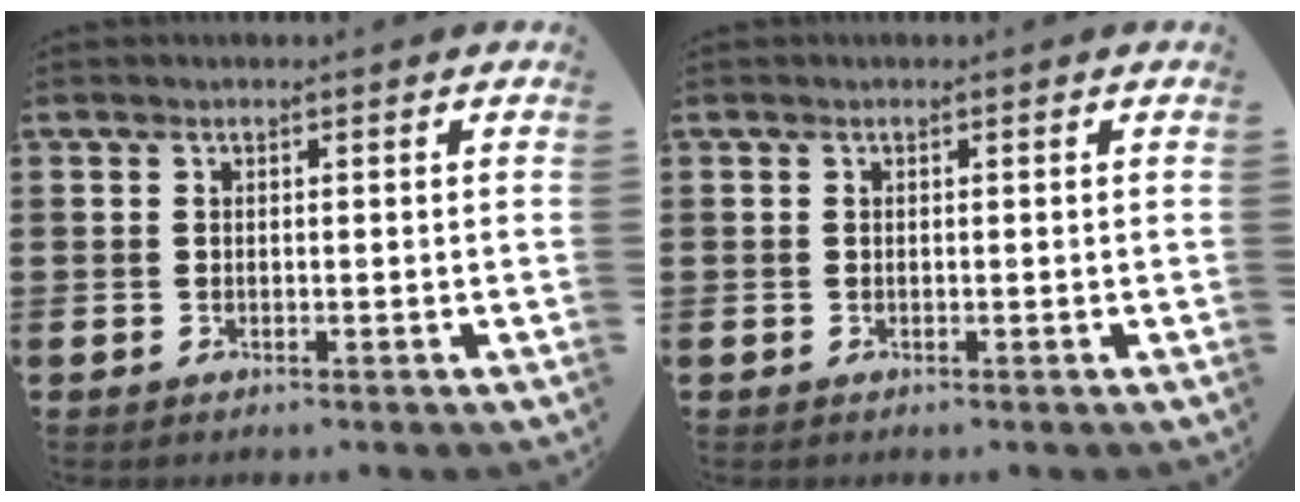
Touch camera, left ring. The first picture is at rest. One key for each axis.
{"total": 0.0}